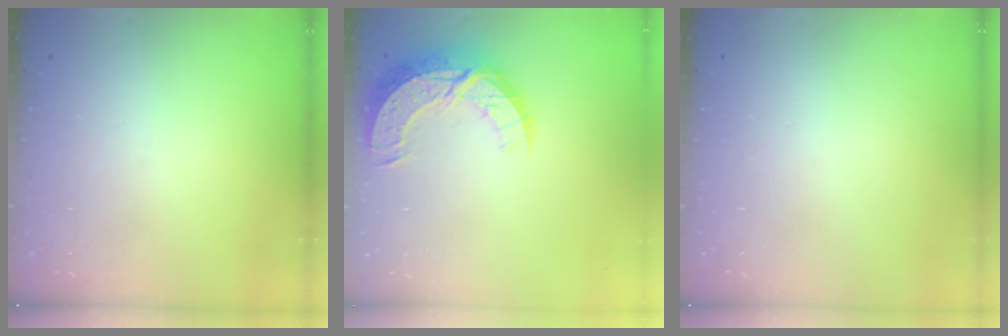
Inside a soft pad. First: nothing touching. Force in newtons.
{"total": 12.6, "press": 12.6, "slide": 0.8}
{"total": 0.0}